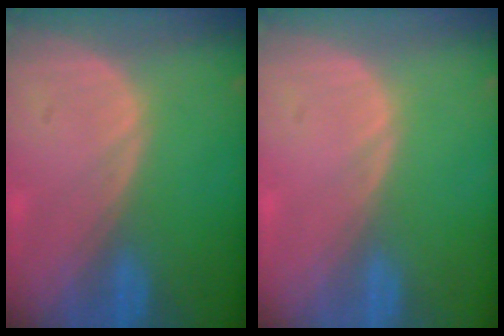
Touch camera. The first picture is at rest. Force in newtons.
{"total": 0.0}